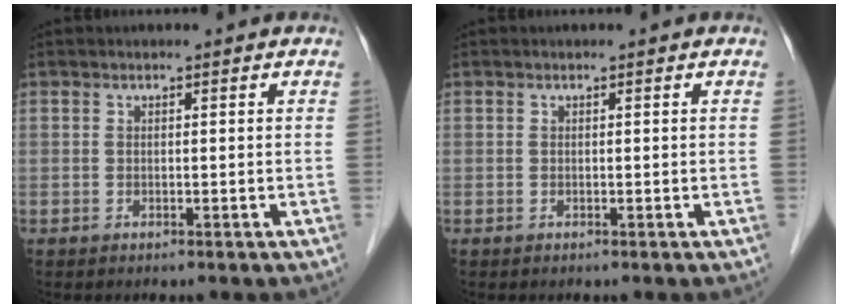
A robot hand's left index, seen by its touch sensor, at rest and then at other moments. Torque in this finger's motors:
{"motor_torque": [0.00, 0.00, 0.00, 0.00]}